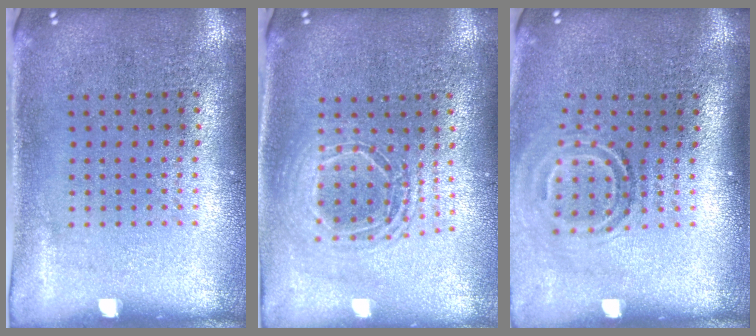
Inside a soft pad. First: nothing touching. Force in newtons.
{"total": 1.6, "press": 1.4, "slide": 0.9}
{"total": 1.7, "press": 1.1, "slide": 1.3}